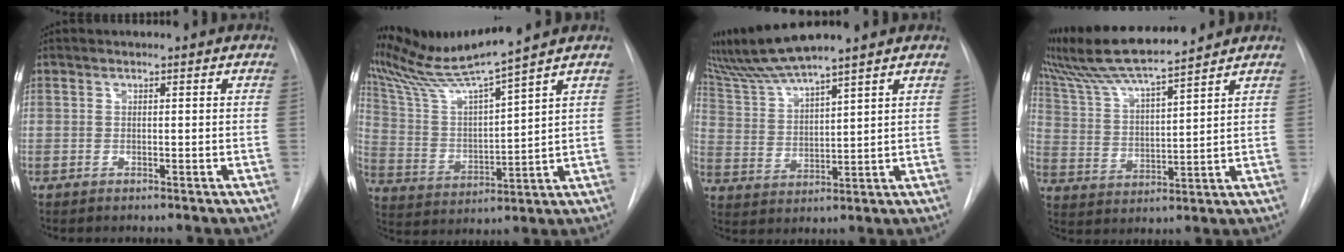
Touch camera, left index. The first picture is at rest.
{"total": 11.2, "force": [10.2, -2.8, 3.6], "torque": [-0.081, -0.012, 0.208]}
{"total": 8.3, "force": [7.6, -1.1, 2.9], "torque": [-0.072, 0.005, 0.158]}
{"total": 13.7, "force": [12.3, 0.1, 6.1], "torque": [-0.120, 0.012, 0.224]}